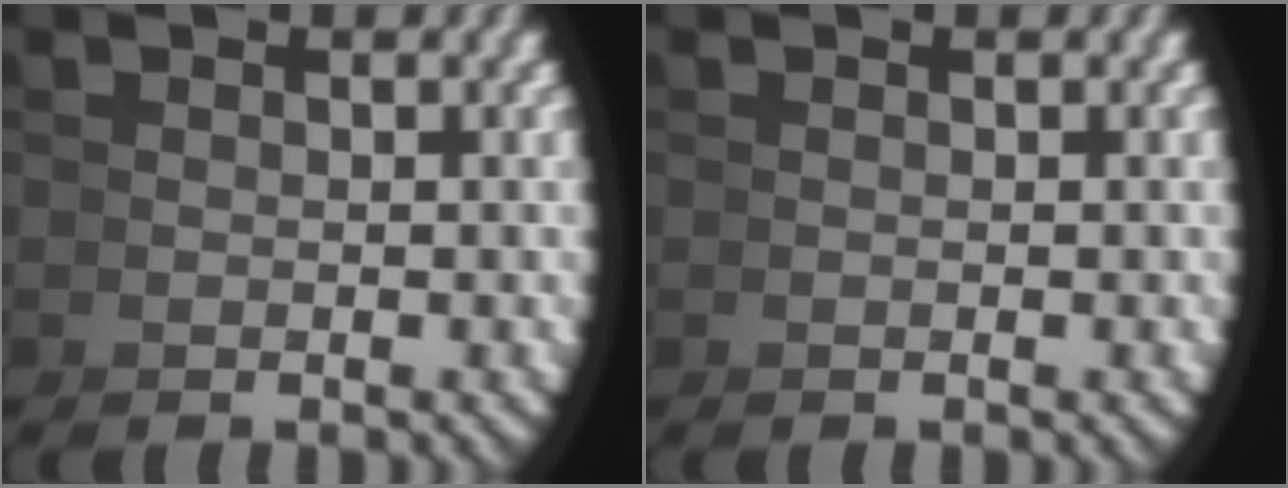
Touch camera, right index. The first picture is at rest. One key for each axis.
{"total": 0.0}